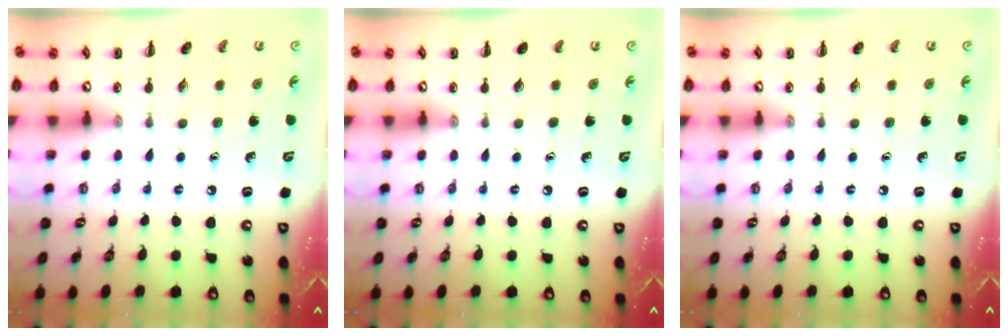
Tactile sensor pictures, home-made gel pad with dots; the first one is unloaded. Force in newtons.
{"total": 0.0}
{"total": 0.0}